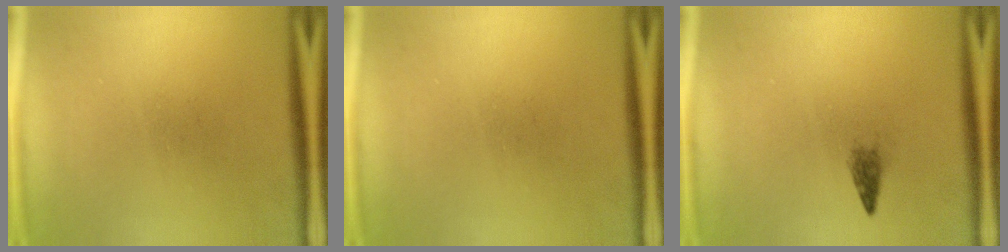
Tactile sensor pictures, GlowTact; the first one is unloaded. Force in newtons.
{"total": 0.0}
{"total": 1.3}